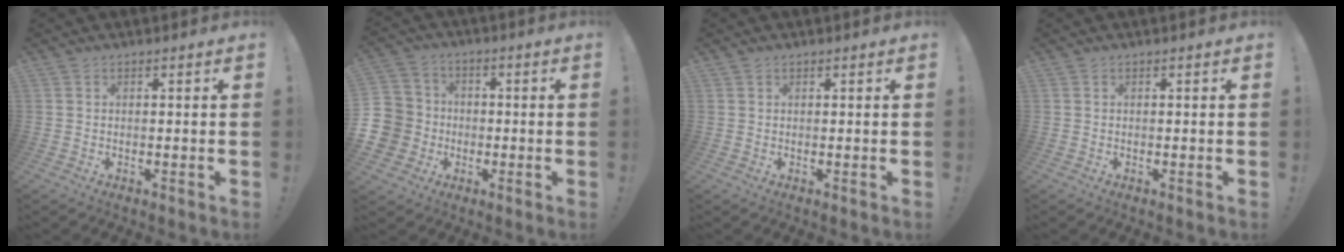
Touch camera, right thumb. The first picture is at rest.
{"total": 9.3, "force": [-2.0, 8.9, 2.0], "torque": [-0.043, 0.018, -0.031]}
{"total": 0.5, "force": [0.4, 0.4, 0.0], "torque": [0.002, -0.001, 0.008]}
{"total": 0.0}